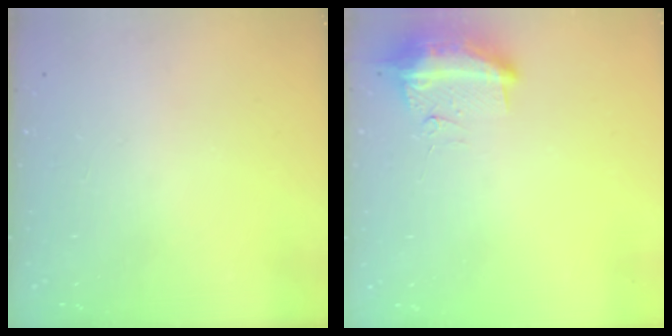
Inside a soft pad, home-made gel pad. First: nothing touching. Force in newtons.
{"total": 11.3, "press": 10.3, "slide": 4.7}